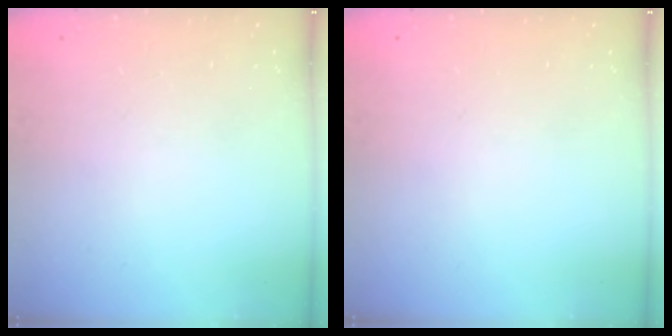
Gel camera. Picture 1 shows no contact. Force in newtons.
{"total": 0.0}